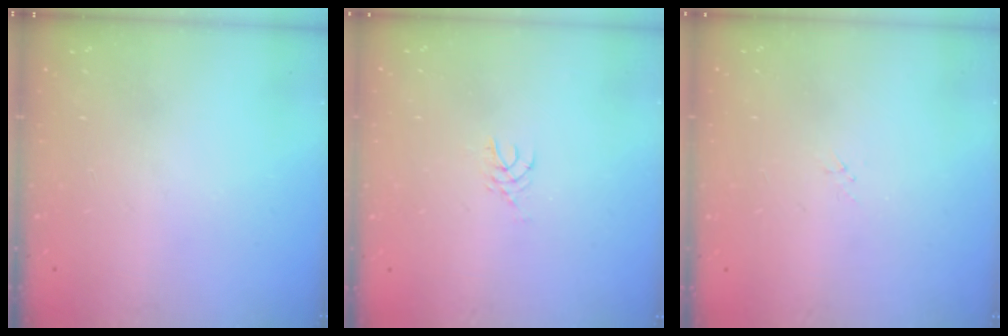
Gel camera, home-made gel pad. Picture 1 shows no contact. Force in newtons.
{"total": 3.3, "press": 3.3, "slide": 0.4}
{"total": 1.7, "press": 1.6, "slide": 0.2}